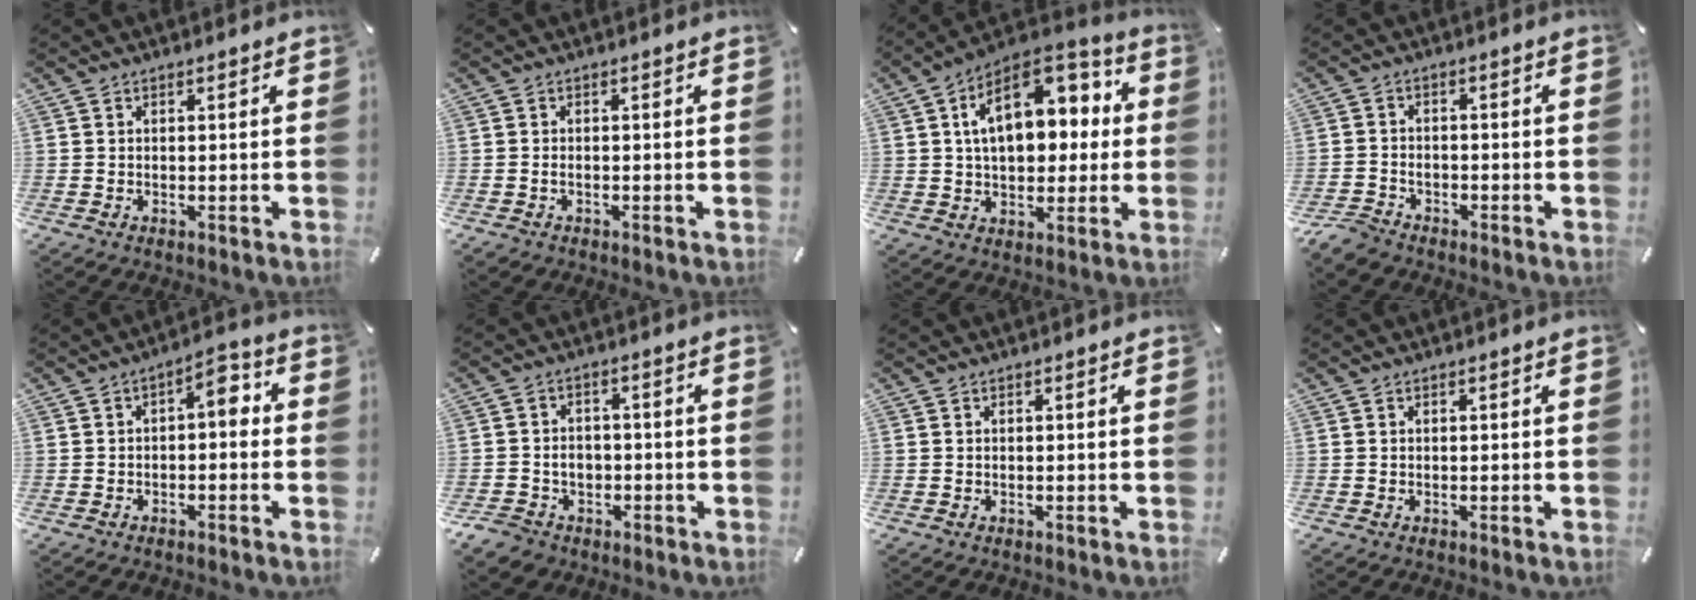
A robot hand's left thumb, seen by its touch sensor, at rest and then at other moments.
{"total": 1.0, "force": [-0.4, 0.6, 0.7], "torque": [-0.014, 0.001, -0.010]}
{"total": 16.8, "force": [4.6, 10.8, 11.9], "torque": [-0.187, -0.012, 0.083]}
{"total": 4.1, "force": [-3.3, 2.0, 1.3], "torque": [-0.046, 0.012, -0.070]}
{"total": 5.1, "force": [-0.4, 2.8, 4.3], "torque": [-0.062, 0.007, -0.018]}
{"total": 5.6, "force": [-1.7, 5.2, 1.3], "torque": [-0.041, 0.012, -0.030]}
{"total": 0.0}
{"total": 0.0}